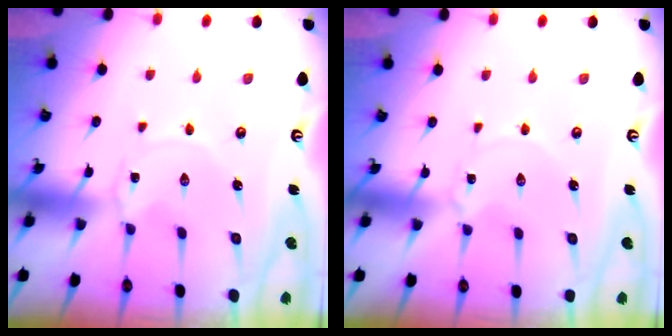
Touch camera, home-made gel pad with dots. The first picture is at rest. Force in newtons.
{"total": 0.0}